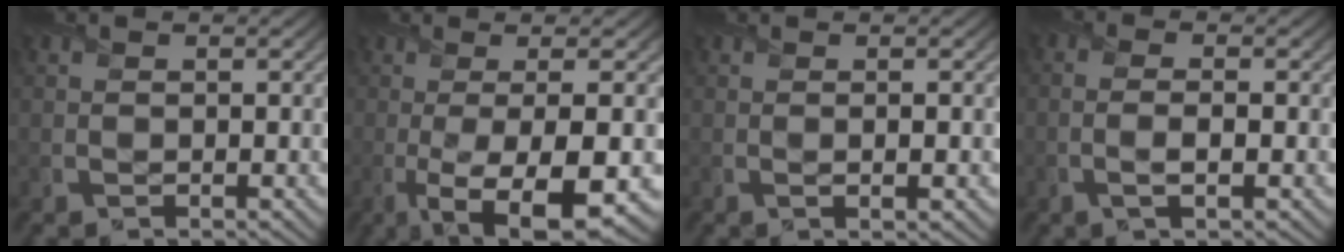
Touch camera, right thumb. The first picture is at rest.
{"total": 12.8, "force": [-3.4, 3.4, 11.9], "torque": [-0.173, 0.002, -0.047]}
{"total": 2.1, "force": [0.1, 0.4, 2.0], "torque": [-0.030, 0.005, -0.002]}
{"total": 2.6, "force": [-0.8, 0.6, 2.4], "torque": [-0.049, 0.000, -0.019]}